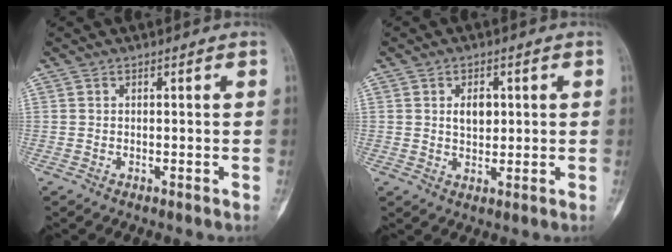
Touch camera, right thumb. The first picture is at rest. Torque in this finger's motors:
{"motor_torque": [0.13, 0.17, 0.24, -0.09, 0.00]}